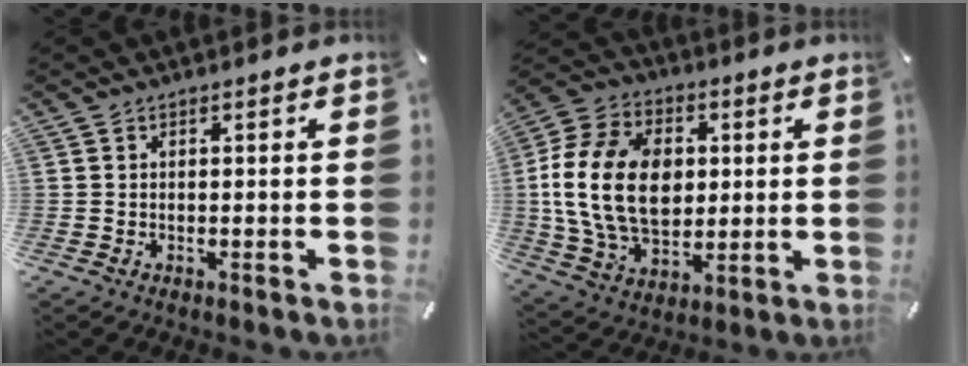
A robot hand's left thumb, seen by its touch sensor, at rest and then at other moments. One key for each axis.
{"total": 18.8, "fx": 1.1, "fy": 13.8, "fz": 12.8, "tx": -0.280, "ty": 0.010, "tz": 0.016}